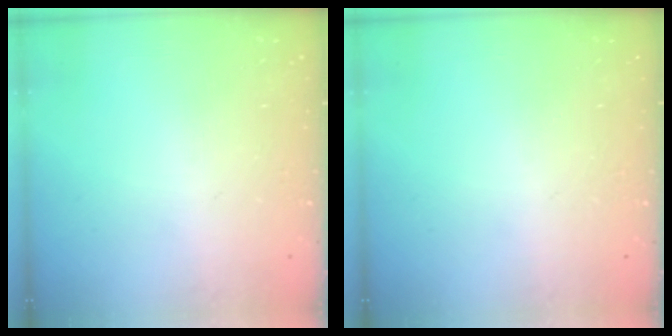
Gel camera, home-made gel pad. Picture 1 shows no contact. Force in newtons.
{"total": 0.0}